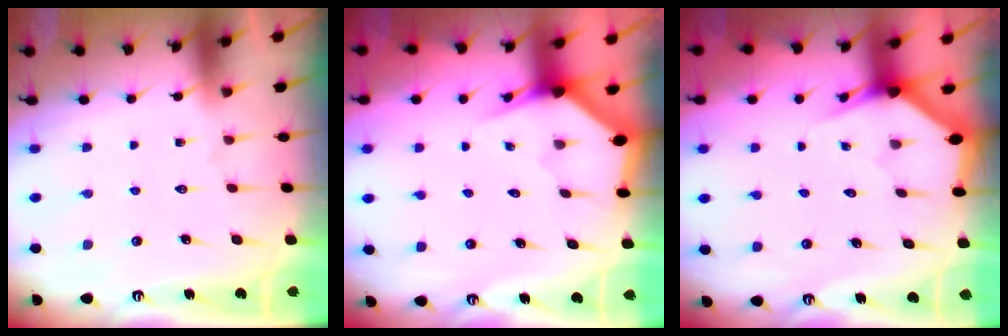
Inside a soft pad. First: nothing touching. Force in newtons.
{"total": 2.6, "press": 2.6, "slide": 0.1}
{"total": 2.7, "press": 2.7, "slide": 0.1}